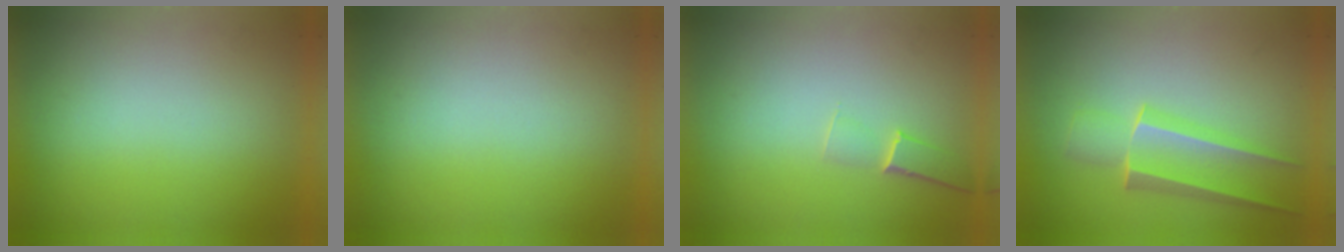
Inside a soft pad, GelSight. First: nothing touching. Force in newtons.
{"total": 0.0}
{"total": 1.0}
{"total": 2.6}